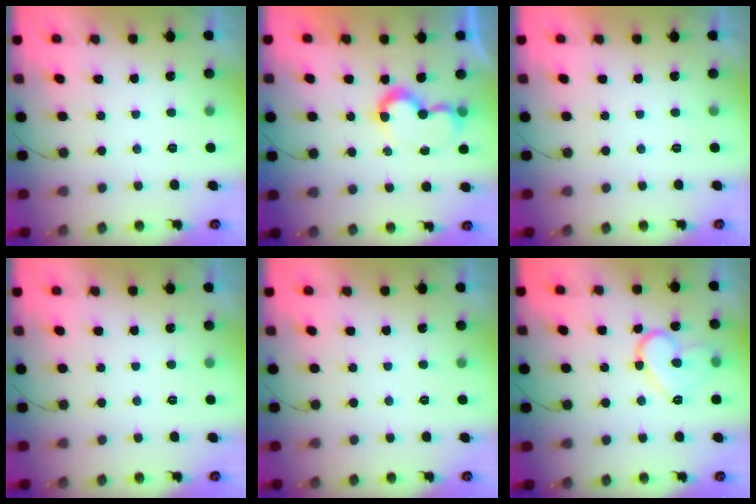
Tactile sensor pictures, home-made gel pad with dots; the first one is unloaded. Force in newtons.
{"total": 7.8, "press": 7.8, "slide": 0.7}
{"total": 1.6, "press": 1.6, "slide": 0.0}
{"total": 0.0}
{"total": 0.0}
{"total": 11.5, "press": 11.5, "slide": 0.9}